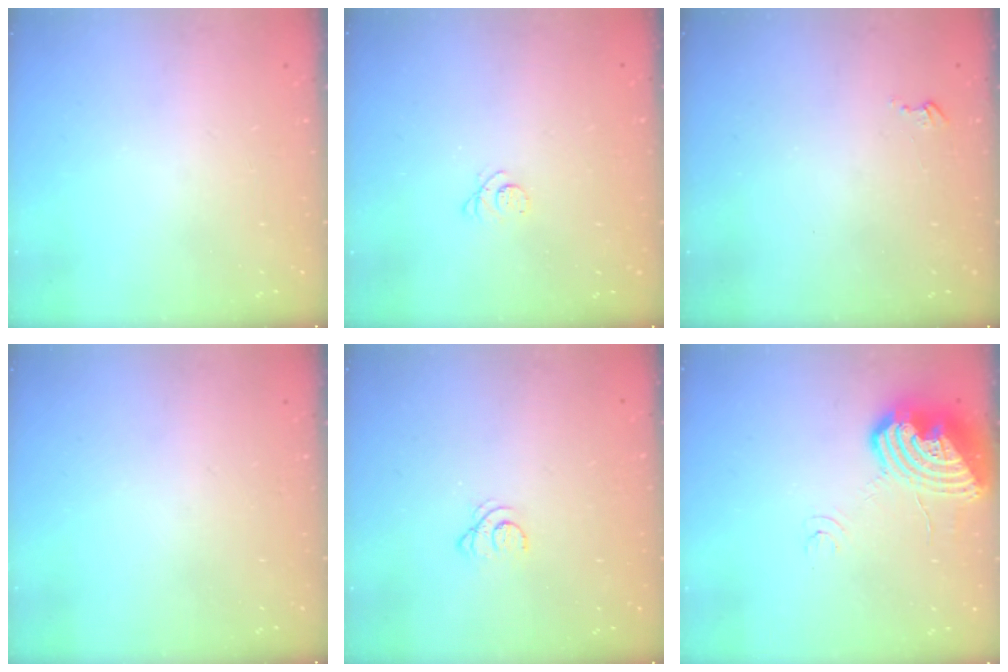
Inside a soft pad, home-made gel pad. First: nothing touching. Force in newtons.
{"total": 2.5, "press": 2.5, "slide": 0.3}
{"total": 2.5, "press": 2.5, "slide": 0.3}
{"total": 0.0}
{"total": 2.2, "press": 2.2, "slide": 0.2}
{"total": 14.4, "press": 14.2, "slide": 2.2}